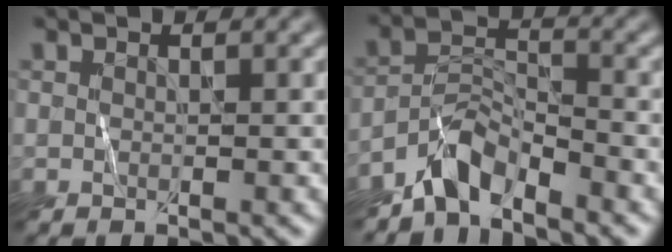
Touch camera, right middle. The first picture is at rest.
{"total": 3.6, "force": [-3.2, 1.1, 1.3], "torque": [-0.022, 0.016, -0.066]}